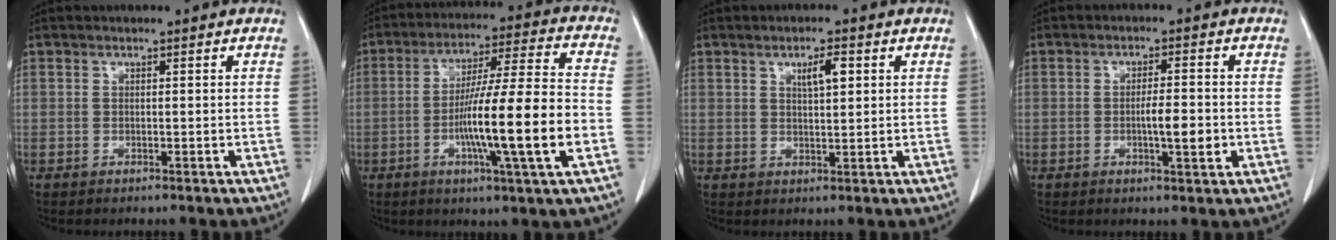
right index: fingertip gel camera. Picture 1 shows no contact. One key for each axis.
{"total": 16.6, "fx": -4.1, "fy": -0.2, "fz": 16.1, "tx": -0.277, "ty": -0.004, "tz": -0.073}
{"total": 3.5, "fx": 1.5, "fy": 0.8, "fz": 3.1, "tx": -0.052, "ty": -0.001, "tz": 0.025}
{"total": 4.8, "fx": -1.0, "fy": 0.8, "fz": 4.7, "tx": -0.078, "ty": -0.002, "tz": -0.013}